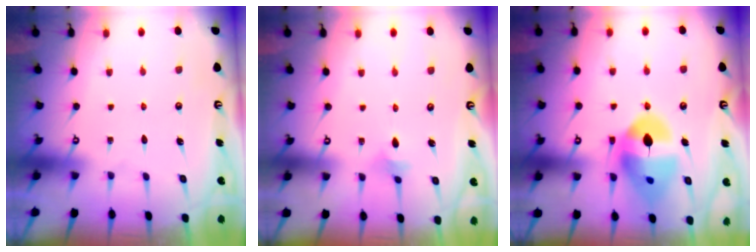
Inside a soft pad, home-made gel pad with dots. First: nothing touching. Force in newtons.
{"total": 4.5, "press": 4.4, "slide": 0.9}
{"total": 15.5, "press": 15.4, "slide": 1.8}